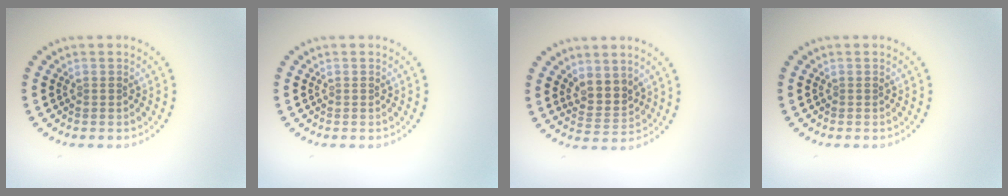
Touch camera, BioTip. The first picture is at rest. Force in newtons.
{"total": 0.0}
{"total": 2.5, "press": 1.9, "slide": 1.5}
{"total": 0.0}